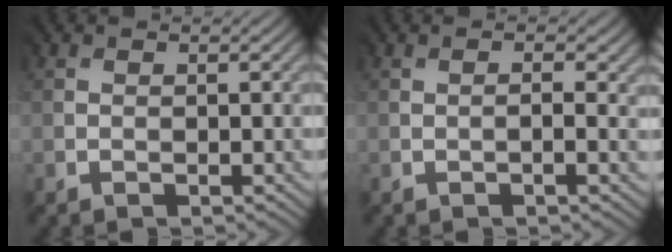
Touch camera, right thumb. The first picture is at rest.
{"total": 2.1, "force": [-0.6, 0.5, 2.0], "torque": [-0.033, 0.003, -0.006]}